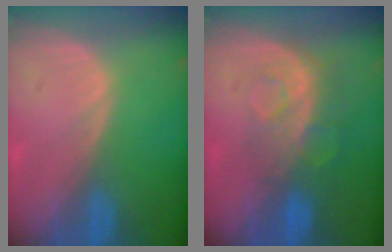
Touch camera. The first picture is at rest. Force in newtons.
{"total": 8.3, "press": 7.0, "slide": 4.5}